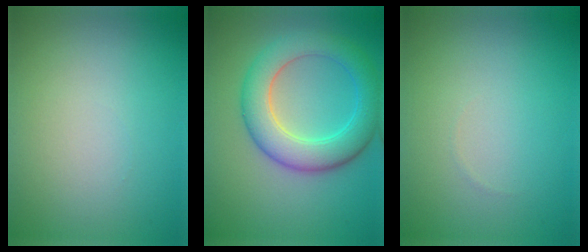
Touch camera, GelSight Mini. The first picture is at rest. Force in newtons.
{"total": 6.6, "press": 6.6, "slide": 0.1}
{"total": 0.0}